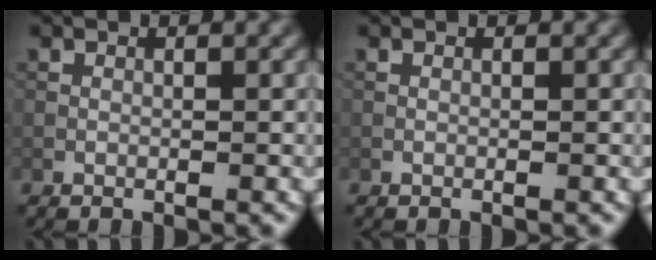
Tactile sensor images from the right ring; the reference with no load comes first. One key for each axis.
{"total": 0.0}